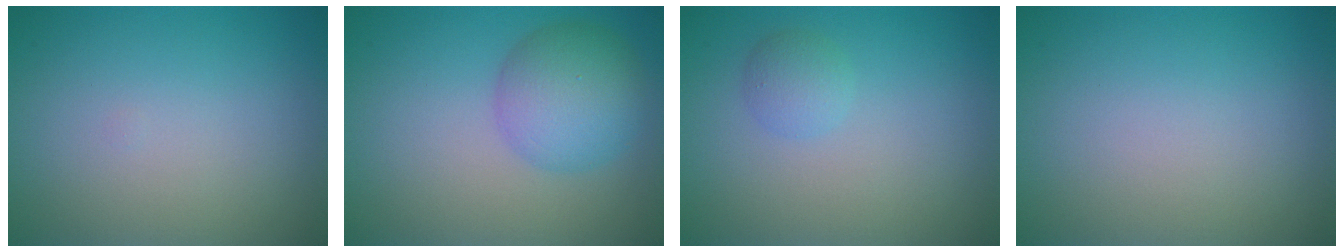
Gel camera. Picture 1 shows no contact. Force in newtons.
{"total": 5.1, "press": 5.1, "slide": 0.2}
{"total": 1.5, "press": 1.5, "slide": 0.1}
{"total": 0.0}